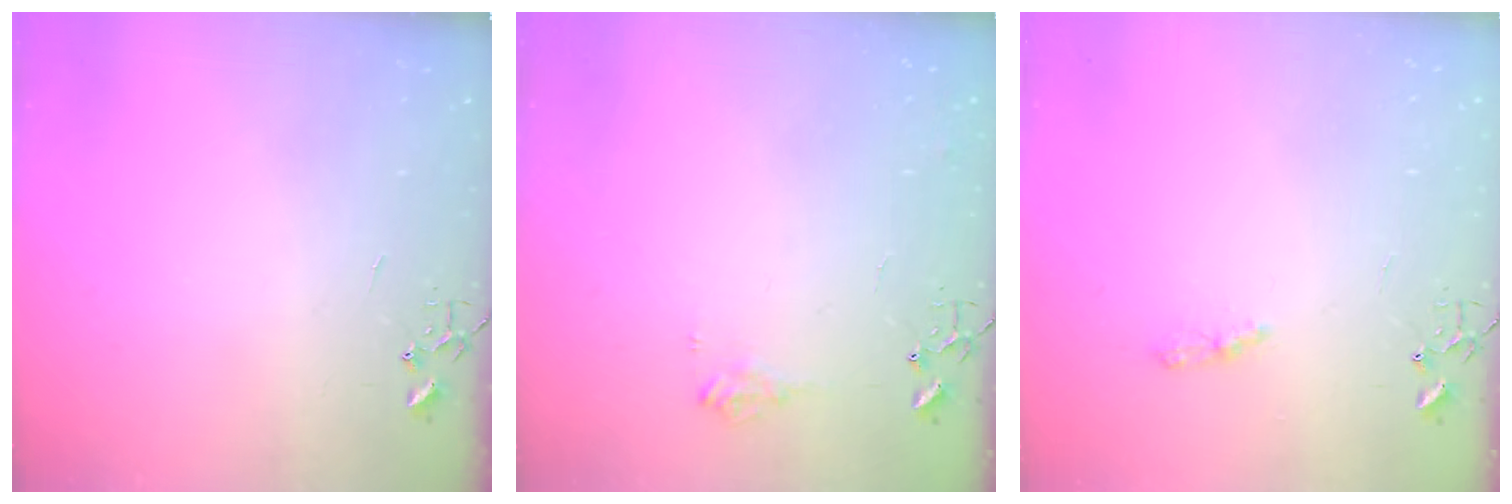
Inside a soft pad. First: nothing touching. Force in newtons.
{"total": 7.7, "press": 7.7, "slide": 0.3}
{"total": 4.7, "press": 4.7, "slide": 0.4}